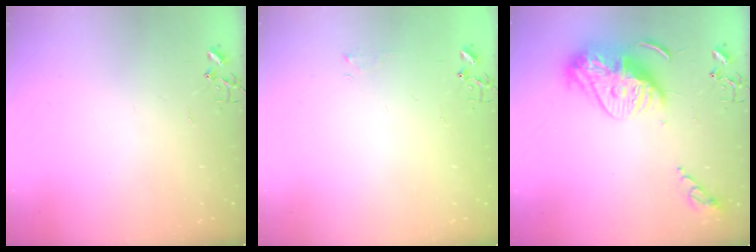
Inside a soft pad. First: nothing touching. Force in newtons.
{"total": 3.8, "press": 3.8, "slide": 0.5}
{"total": 16.7, "press": 16.7, "slide": 0.8}